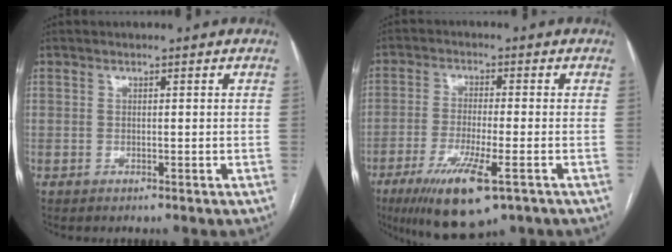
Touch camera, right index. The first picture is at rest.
{"total": 11.6, "force": [-6.2, 2.0, 9.6], "torque": [-0.174, -0.030, -0.101]}